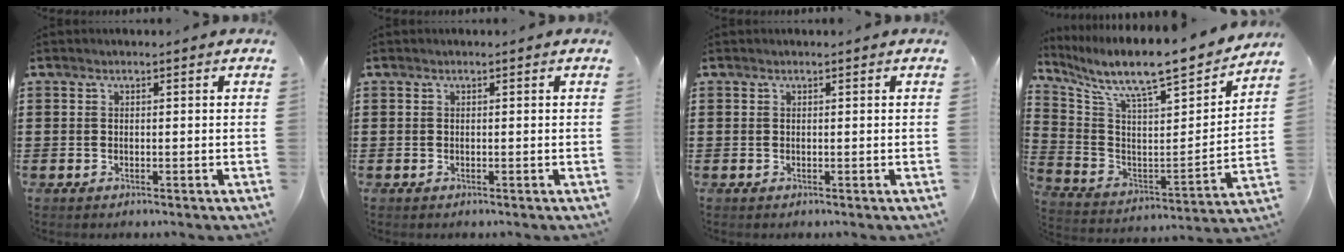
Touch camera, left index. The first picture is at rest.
{"total": 0.0}
{"total": 0.0}
{"total": 9.2, "force": [7.9, 1.1, 4.6], "torque": [-0.110, -0.072, 0.125]}